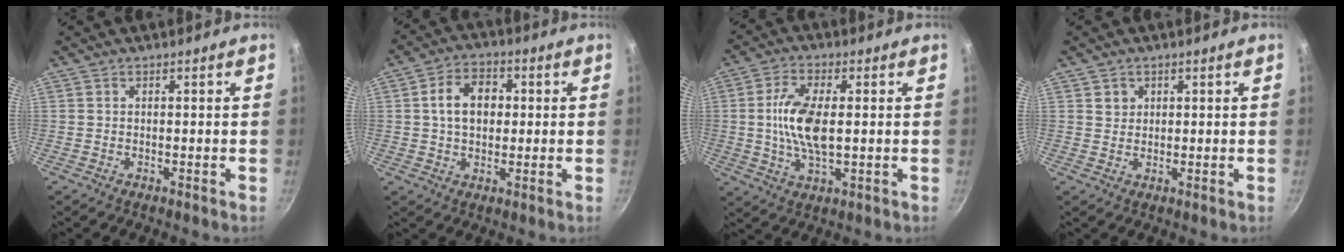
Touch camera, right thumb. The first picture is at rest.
{"total": 8.5, "force": [1.0, 6.2, 5.8], "torque": [-0.076, 0.014, 0.010]}
{"total": 10.5, "force": [0.6, 4.8, 9.3], "torque": [-0.183, 0.004, 0.009]}
{"total": 2.0, "force": [0.8, 1.8, 0.4], "torque": [0.005, 0.004, 0.013]}